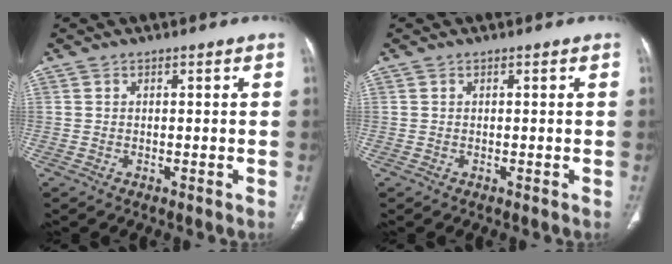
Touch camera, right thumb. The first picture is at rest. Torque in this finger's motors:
{"motor_torque": [0.00, 0.00, -0.02, -0.01, 0.00]}